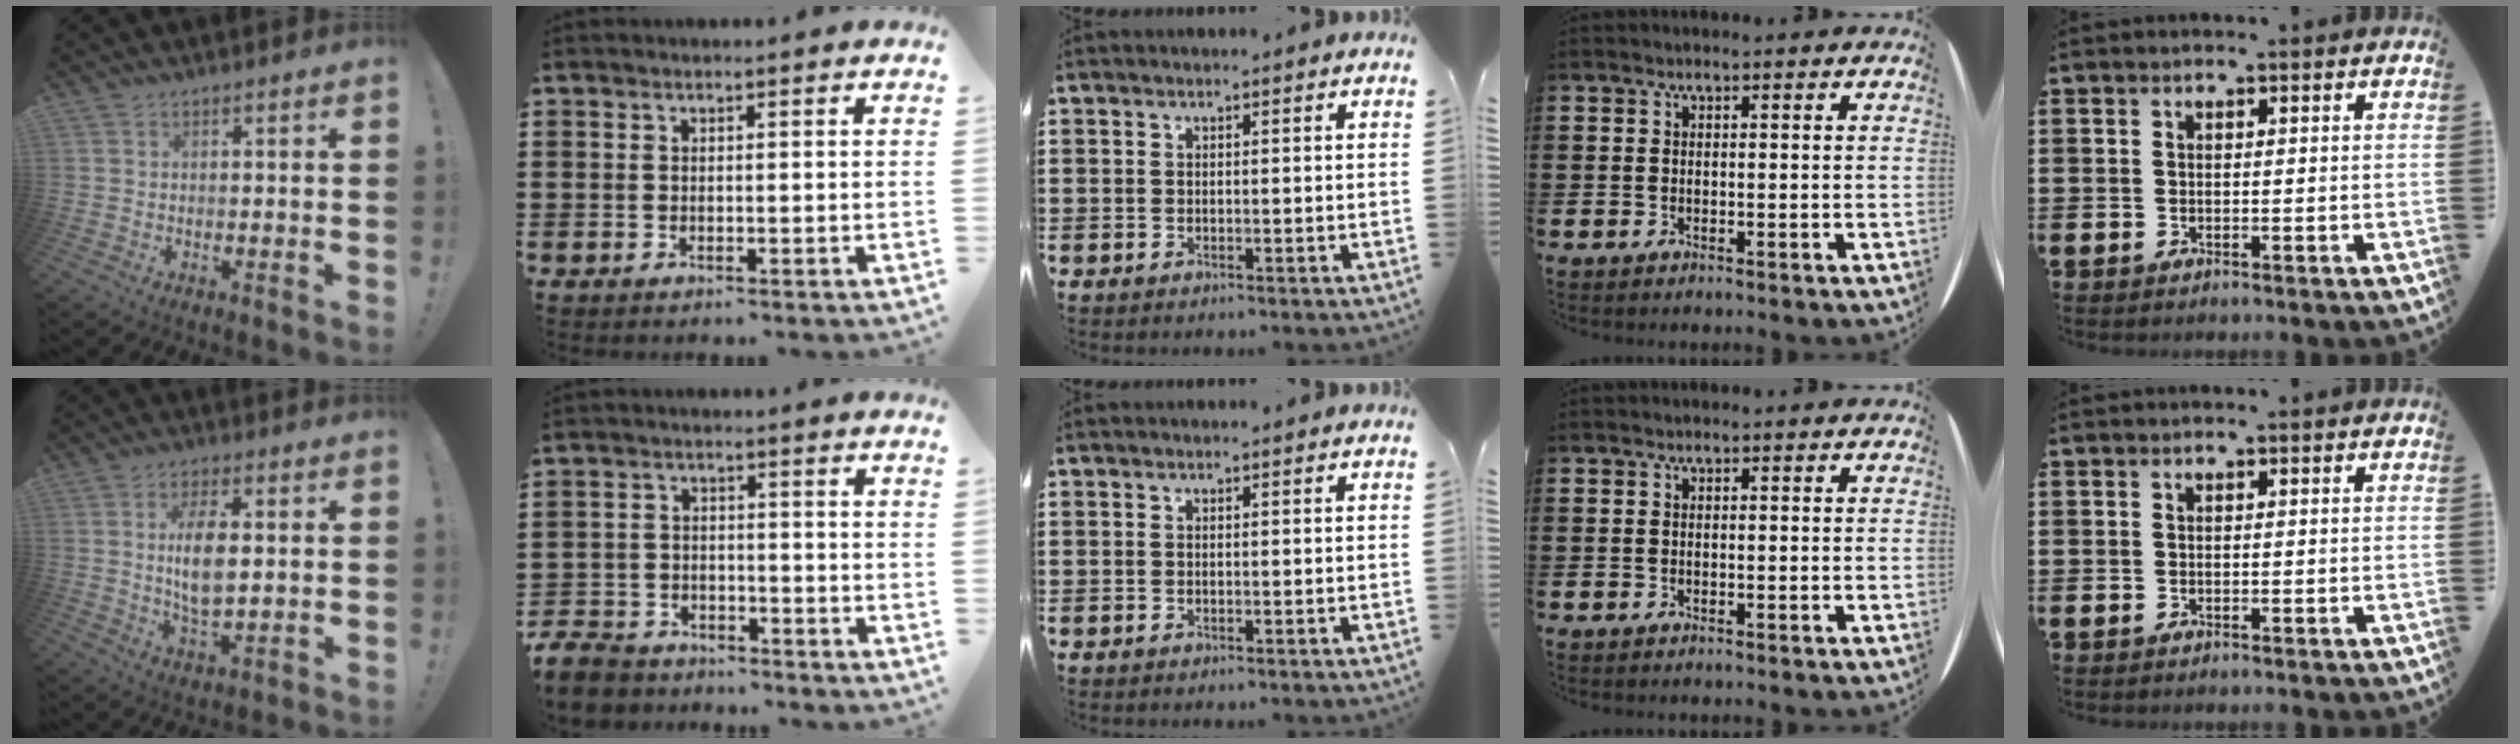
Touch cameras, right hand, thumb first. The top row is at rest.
{"thumb": {"total": 9.6, "force": [1.3, 4.8, 8.3], "torque": [-0.155, -0.009, 0.016]}, "index": {"total": 5.4, "force": [-5.3, 1.1, 0.5], "torque": [-0.025, 0.003, -0.110]}}